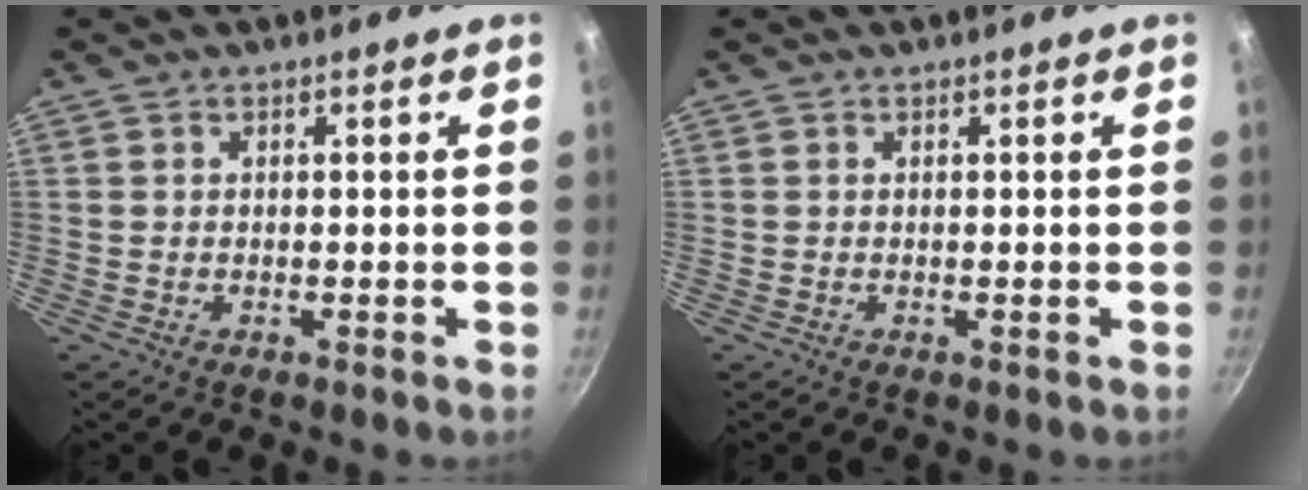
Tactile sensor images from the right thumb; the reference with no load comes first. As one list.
[{"total": 0.0}]